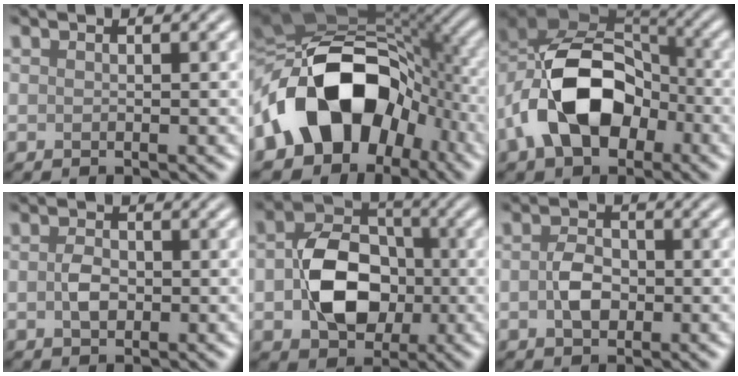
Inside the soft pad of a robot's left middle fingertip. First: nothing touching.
{"total": 14.8, "force": [-3.9, 10.3, 9.9], "torque": [-0.154, 0.007, -0.079]}
{"total": 11.8, "force": [-3.1, 7.5, 8.6], "torque": [-0.163, 0.007, -0.064]}
{"total": 1.8, "force": [-0.3, 1.2, 1.4], "torque": [-0.031, 0.004, -0.007]}
{"total": 7.8, "force": [-1.1, 5.7, 5.2], "torque": [-0.094, 0.003, -0.017]}
{"total": 2.6, "force": [-0.4, 1.8, 1.9], "torque": [-0.040, 0.004, -0.011]}